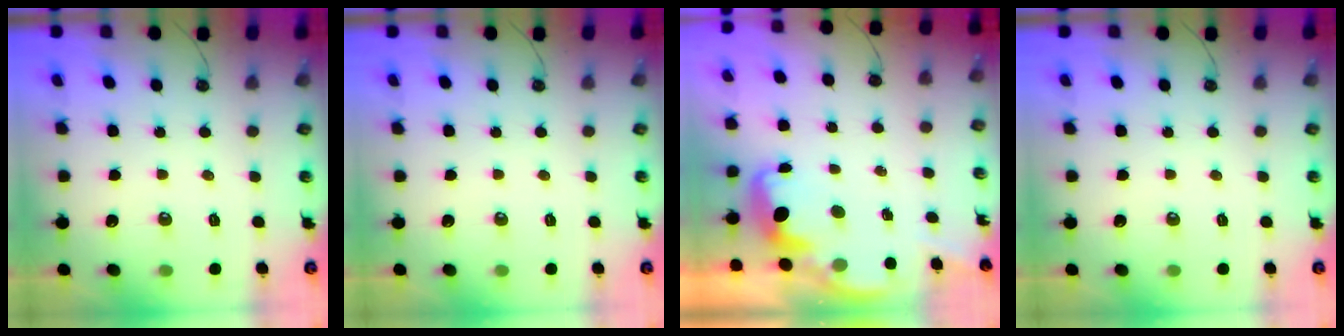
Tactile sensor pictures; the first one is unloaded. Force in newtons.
{"total": 0.0}
{"total": 2.8, "press": 2.7, "slide": 0.6}
{"total": 0.0}